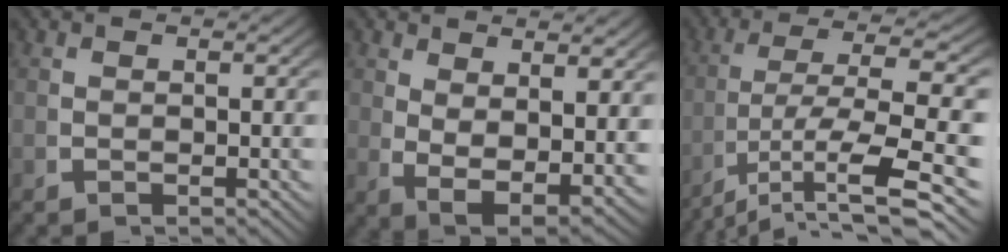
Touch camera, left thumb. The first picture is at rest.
{"total": 7.9, "force": [-1.1, 5.4, 5.6], "torque": [-0.117, -0.052, 0.009]}
{"total": 9.2, "force": [-2.6, 3.7, 7.9], "torque": [-0.157, -0.036, -0.016]}